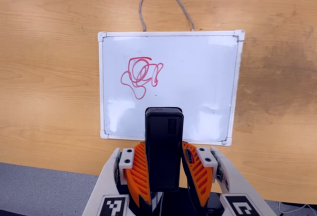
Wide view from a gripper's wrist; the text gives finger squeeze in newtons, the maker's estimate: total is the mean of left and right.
{"total": 3.4, "left": 2.0, "right": 4.8}